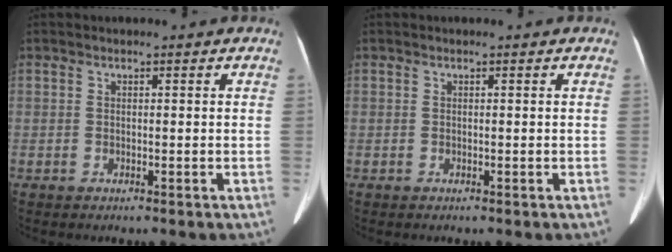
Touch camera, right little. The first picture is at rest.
{"total": 0.0}